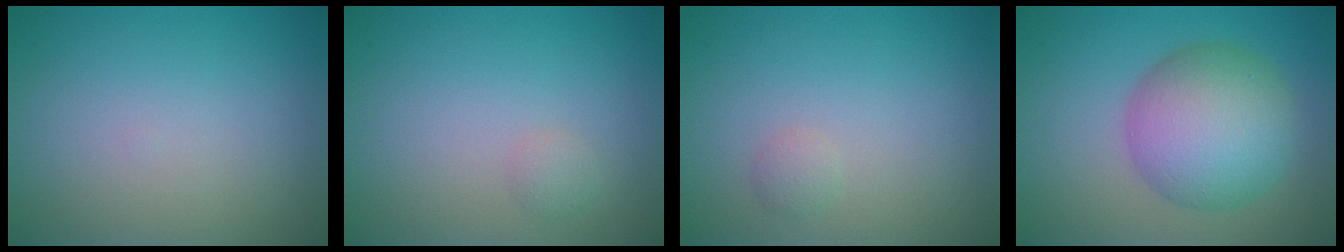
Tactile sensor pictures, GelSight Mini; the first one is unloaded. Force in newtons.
{"total": 0.8, "press": 0.8, "slide": 0.0}
{"total": 0.8, "press": 0.8, "slide": 0.1}
{"total": 8.2, "press": 8.2, "slide": 0.5}